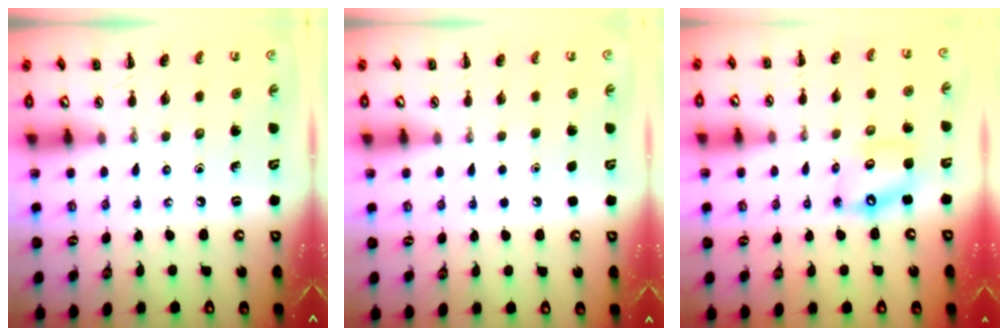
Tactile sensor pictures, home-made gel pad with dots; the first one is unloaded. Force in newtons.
{"total": 1.8, "press": 1.8, "slide": 0.1}
{"total": 9.7, "press": 9.4, "slide": 2.2}